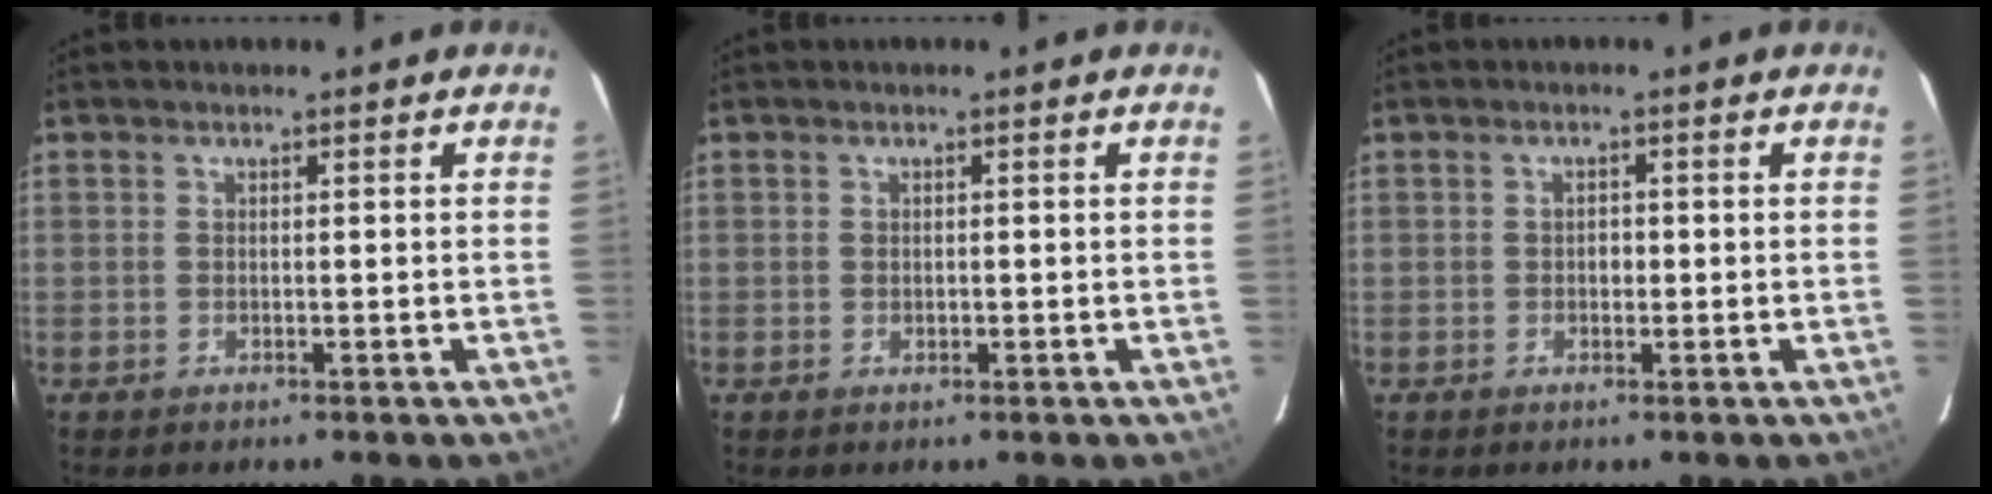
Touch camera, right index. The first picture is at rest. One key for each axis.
{"total": 0.8, "fx": -0.1, "fy": 0.8, "fz": 0.4, "tx": -0.004, "ty": 0.001, "tz": -0.001}
{"total": 1.3, "fx": -0.3, "fy": 1.1, "fz": 0.7, "tx": -0.012, "ty": 0.005, "tz": -0.004}